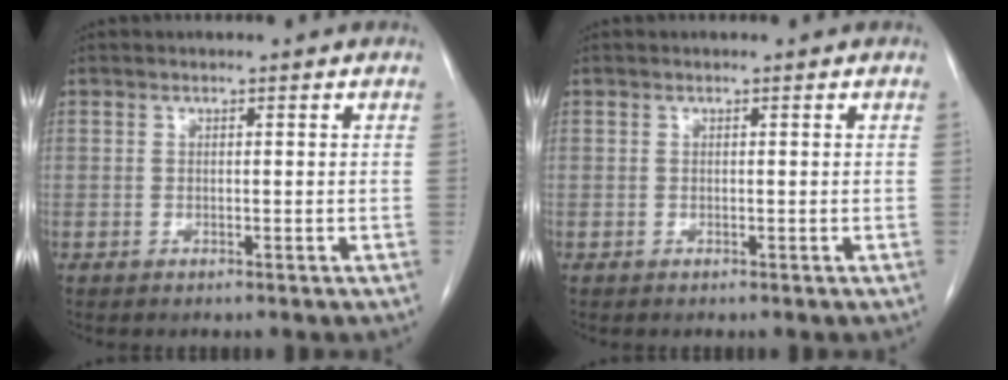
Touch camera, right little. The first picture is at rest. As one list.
[{"total": 0.0}]